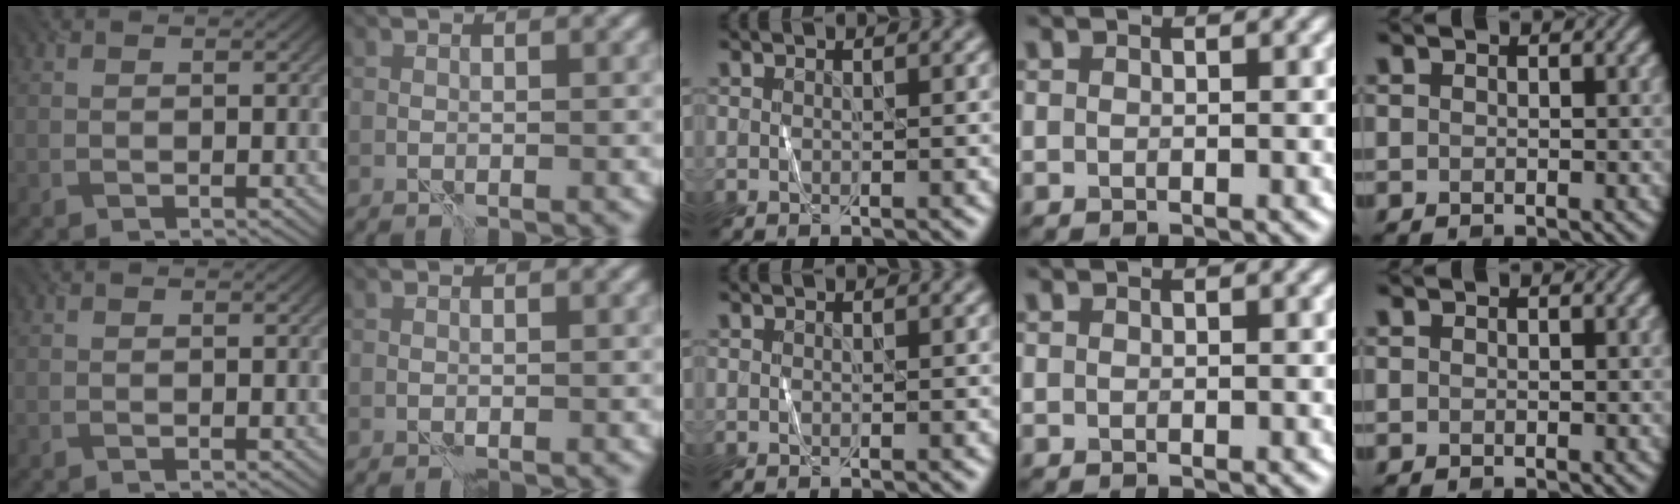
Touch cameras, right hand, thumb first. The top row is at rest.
{}